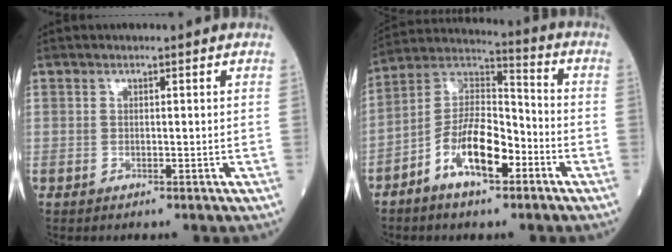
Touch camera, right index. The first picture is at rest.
{"total": 11.4, "force": [-5.1, 4.2, 9.4], "torque": [-0.184, 0.015, -0.097]}